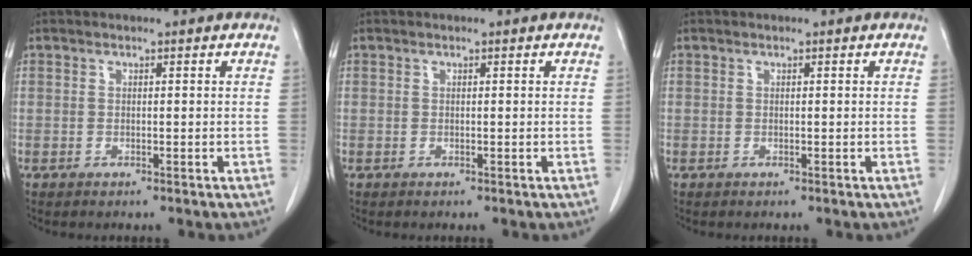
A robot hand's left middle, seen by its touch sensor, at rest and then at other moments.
{"total": 0.0}
{"total": 0.0}